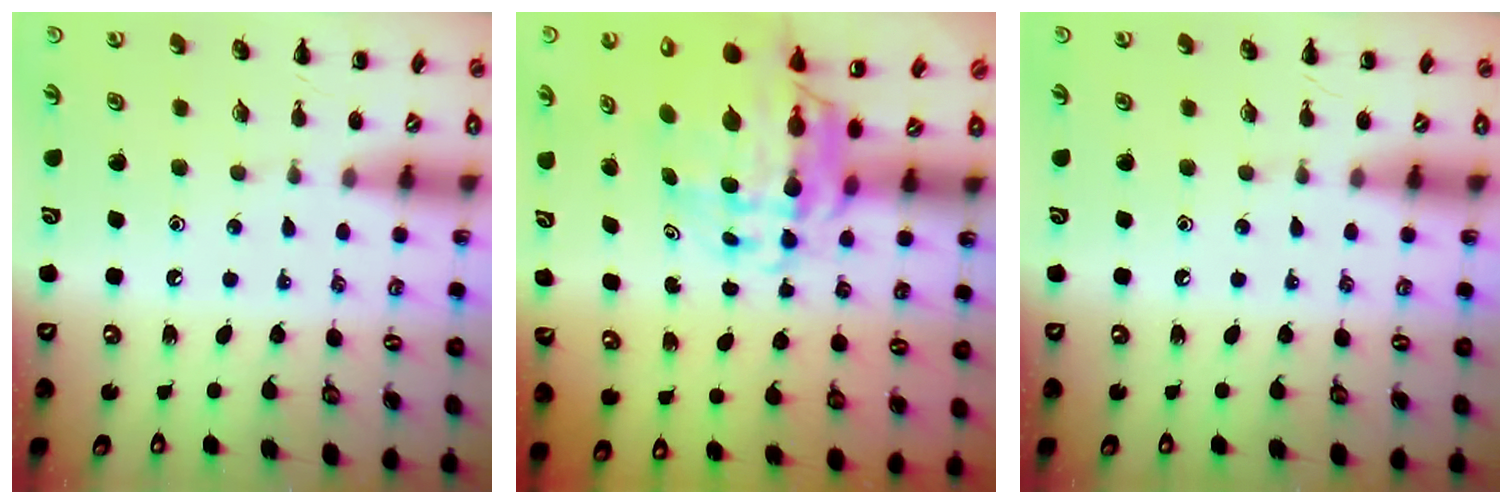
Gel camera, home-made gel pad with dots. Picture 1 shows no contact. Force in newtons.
{"total": 9.2, "press": 8.8, "slide": 2.8}
{"total": 0.0}